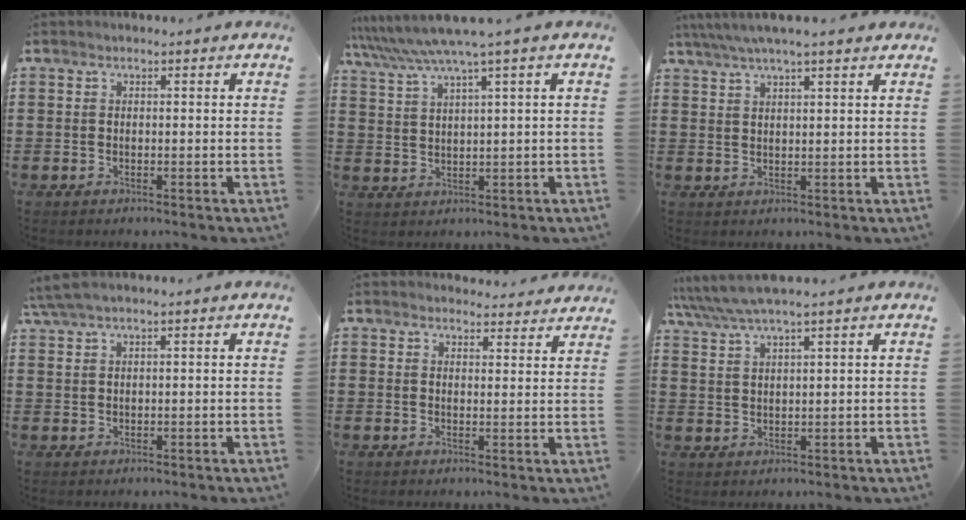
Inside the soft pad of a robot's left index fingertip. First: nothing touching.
{"total": 4.7, "force": [3.2, -0.5, 3.4], "torque": [-0.076, -0.015, 0.050]}
{"total": 4.1, "force": [3.2, 0.3, 2.5], "torque": [-0.055, -0.002, 0.057]}
{"total": 2.2, "force": [1.4, 0.1, 1.7], "torque": [-0.034, 0.000, 0.026]}
{"total": 3.0, "force": [2.9, 0.7, 0.2], "torque": [-0.004, -0.013, 0.054]}
{"total": 4.1, "force": [3.3, 0.2, 2.4], "torque": [-0.057, -0.005, 0.058]}